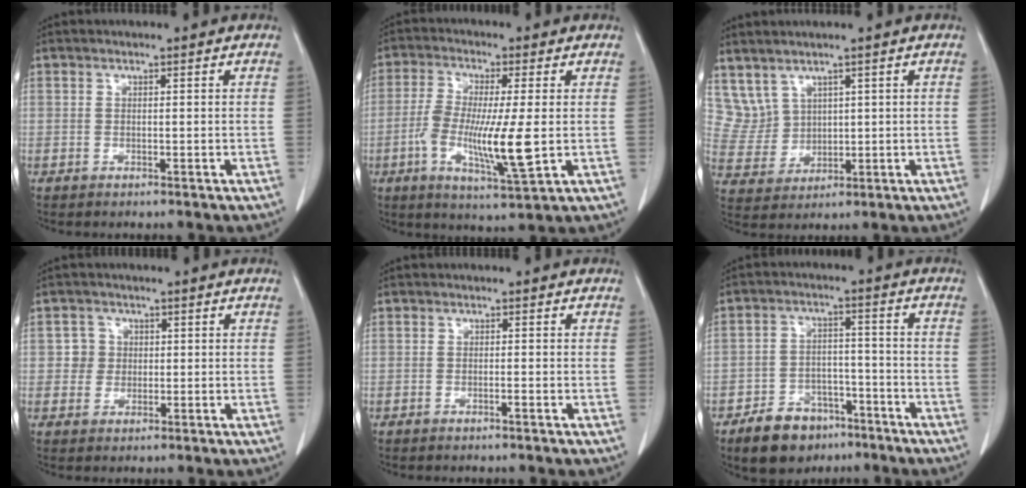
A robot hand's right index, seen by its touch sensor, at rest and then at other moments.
{"total": 11.6, "force": [-1.9, 1.4, 11.4], "torque": [-0.215, -0.019, -0.036]}
{"total": 5.5, "force": [3.6, 4.2, 0.7], "torque": [-0.024, 0.018, 0.091]}
{"total": 2.9, "force": [0.4, 2.9, 0.2], "torque": [0.007, 0.006, 0.006]}
{"total": 0.6, "force": [-0.3, -0.1, 0.5], "torque": [-0.008, 0.002, -0.003]}
{"total": 8.7, "force": [-5.9, 5.4, 3.4], "torque": [-0.064, 0.012, -0.091]}